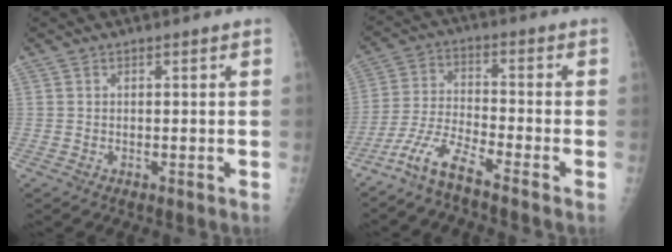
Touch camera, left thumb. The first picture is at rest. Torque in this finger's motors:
{"motor_torque": [-0.07, 0.12, 0.30, 0.76, 0.06]}